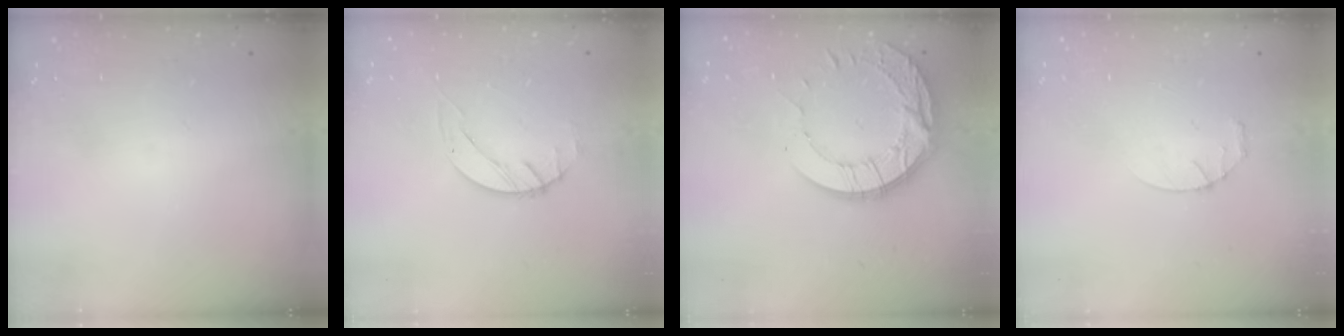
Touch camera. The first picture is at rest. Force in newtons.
{"total": 1.4, "press": 1.4, "slide": 0.2}
{"total": 15.2, "press": 15.2, "slide": 1.2}
{"total": 2.8, "press": 2.8, "slide": 0.4}